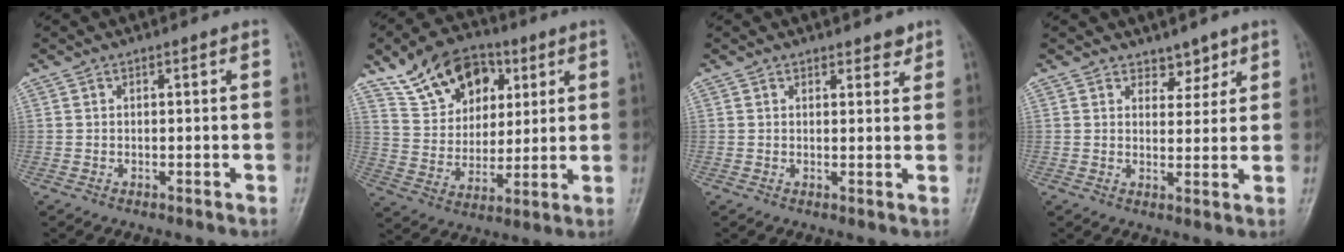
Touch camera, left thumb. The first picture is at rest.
{"total": 15.5, "force": [7.9, 10.5, 8.2], "torque": [-0.099, -0.015, 0.144]}
{"total": 2.2, "force": [1.8, 1.1, 0.7], "torque": [0.009, -0.011, 0.019]}
{"total": 3.5, "force": [2.7, 2.1, 0.7], "torque": [0.016, -0.018, 0.040]}